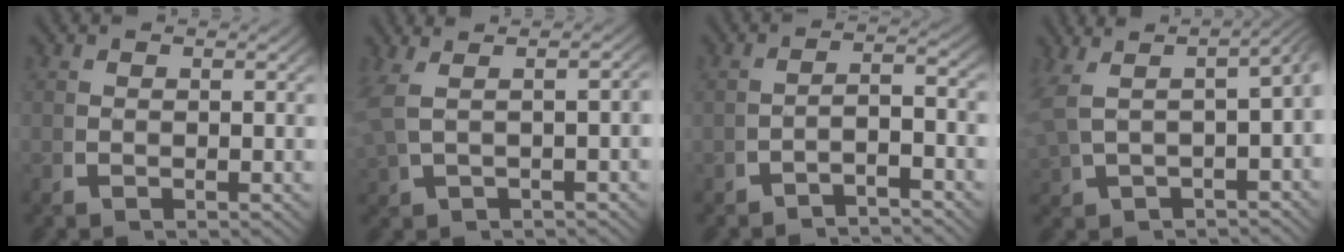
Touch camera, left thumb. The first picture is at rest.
{"total": 4.1, "force": [0.8, 1.6, 3.7], "torque": [-0.065, 0.015, 0.022]}
{"total": 2.8, "force": [-2.0, 0.7, 1.9], "torque": [-0.033, -0.009, -0.027]}
{"total": 9.5, "force": [2.6, 5.3, 7.4], "torque": [-0.088, 0.047, 0.029]}